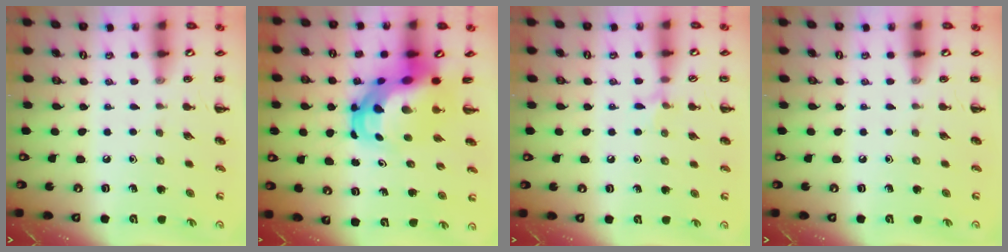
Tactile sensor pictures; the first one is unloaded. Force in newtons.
{"total": 10.2, "press": 9.8, "slide": 2.6}
{"total": 5.8, "press": 5.5, "slide": 2.0}
{"total": 0.0}